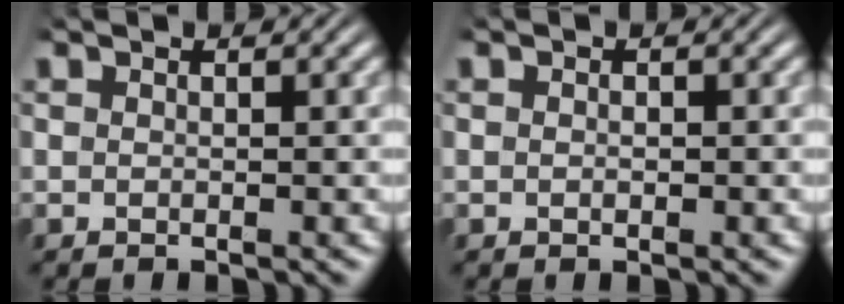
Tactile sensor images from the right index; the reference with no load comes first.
{"total": 0.5, "force": [-0.1, 0.3, 0.5], "torque": [-0.009, -0.003, -0.002]}